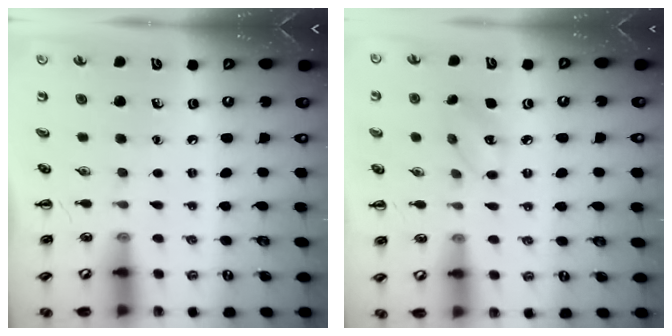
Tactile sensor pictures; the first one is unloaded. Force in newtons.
{"total": 5.9, "press": 5.8, "slide": 1.1}